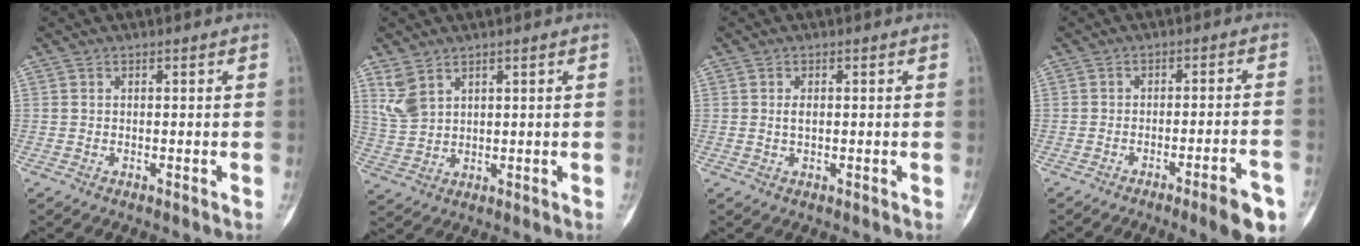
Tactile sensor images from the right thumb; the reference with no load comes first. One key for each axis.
{"total": 4.9, "fx": 2.8, "fy": 2.9, "fz": 2.7, "tx": -0.054, "ty": -0.008, "tz": 0.072}
{"total": 1.4, "fx": 0.1, "fy": 0.7, "fz": 1.2, "tx": -0.018, "ty": 0.000, "tz": 0.003}
{"total": 8.5, "fx": -5.1, "fy": 1.1, "fz": 6.7, "tx": -0.080, "ty": 0.022, "tz": -0.066}